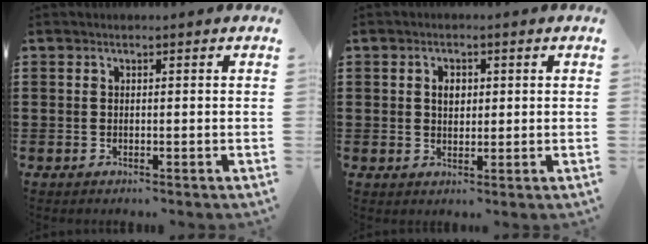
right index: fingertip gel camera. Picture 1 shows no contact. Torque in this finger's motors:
{"motor_torque": [0.05, 0.03, 0.11, 0.04]}